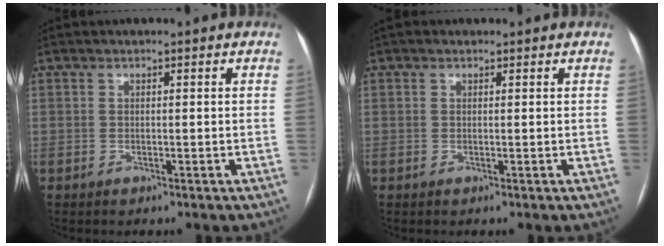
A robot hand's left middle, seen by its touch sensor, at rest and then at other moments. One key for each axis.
{"total": 0.7, "fx": 0.5, "fy": 0.4, "fz": 0.1, "tx": -0.008, "ty": 0.011, "tz": 0.008}